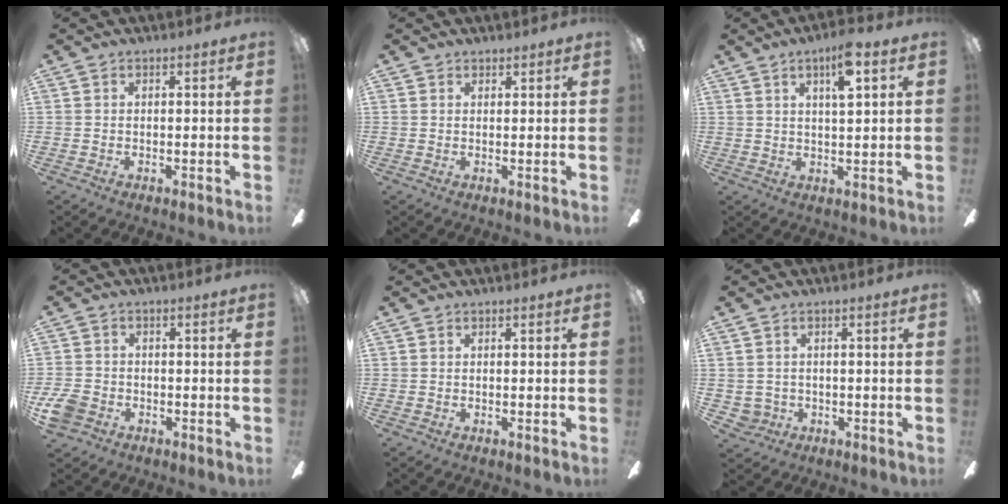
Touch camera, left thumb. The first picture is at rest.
{"total": 1.0, "force": [0.9, 0.6, 0.0], "torque": [-0.001, 0.000, 0.017]}
{"total": 6.7, "force": [3.5, 1.5, 5.6], "torque": [-0.092, -0.004, 0.053]}
{"total": 5.3, "force": [-2.7, 3.9, 2.5], "torque": [-0.061, 0.013, -0.052]}
{"total": 0.0}
{"total": 3.0, "force": [-0.5, 3.0, 0.6], "torque": [-0.020, 0.003, -0.010]}